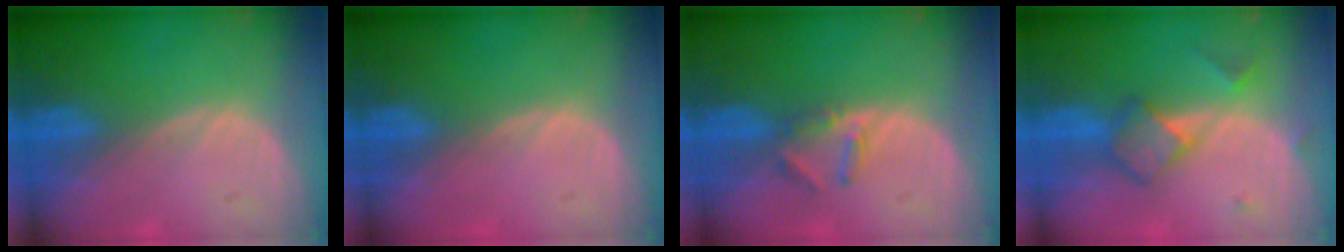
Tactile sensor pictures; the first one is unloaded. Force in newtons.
{"total": 0.0}
{"total": 2.9, "press": 2.6, "slide": 1.1}
{"total": 5.0, "press": 5.0, "slide": 0.3}